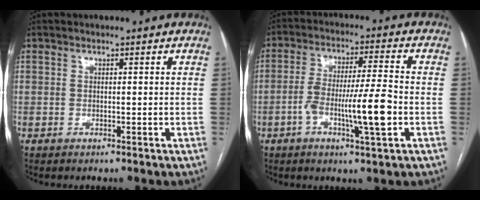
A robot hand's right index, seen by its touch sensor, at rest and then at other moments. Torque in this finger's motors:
{"motor_torque": [1.51, -0.36, 0.64, 0.19]}